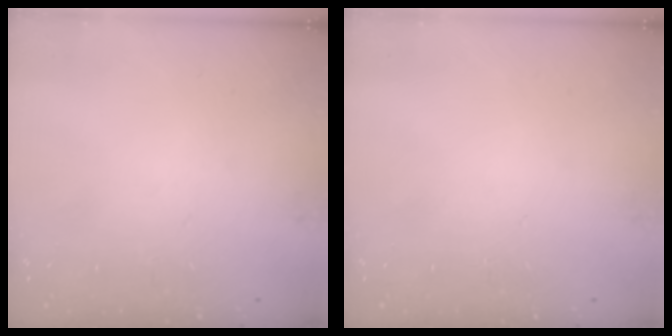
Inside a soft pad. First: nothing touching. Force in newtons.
{"total": 0.0}